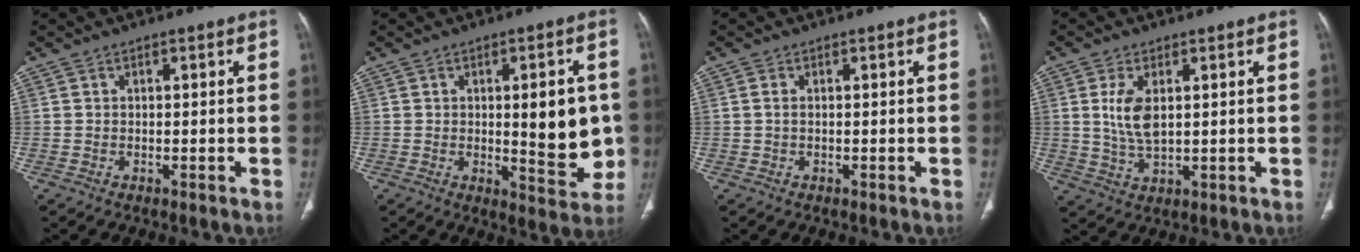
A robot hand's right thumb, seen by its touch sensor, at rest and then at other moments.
{"total": 12.0, "force": [0.2, 4.7, 11.0], "torque": [-0.110, -0.016, 0.013]}
{"total": 1.0, "force": [0.2, 0.4, 0.9], "torque": [-0.025, 0.003, 0.004]}
{"total": 6.5, "force": [1.4, 3.0, 5.6], "torque": [-0.115, -0.011, 0.035]}